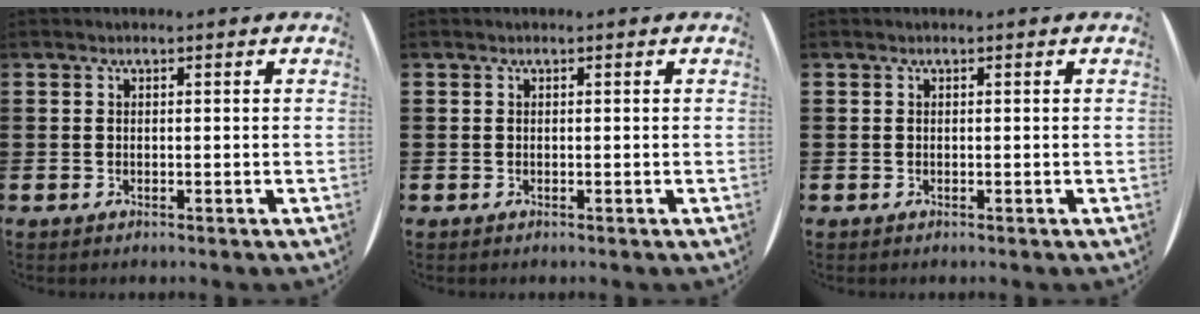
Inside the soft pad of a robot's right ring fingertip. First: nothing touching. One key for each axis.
{"total": 0.0}
{"total": 0.0}